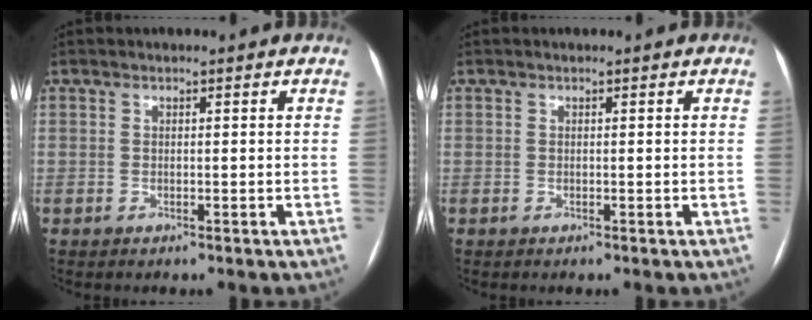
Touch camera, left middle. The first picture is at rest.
{"total": 0.0}